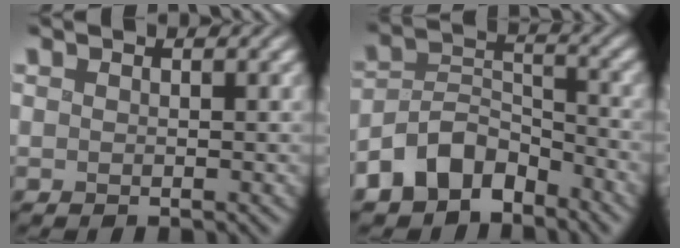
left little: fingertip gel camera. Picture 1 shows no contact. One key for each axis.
{"total": 6.1, "fx": -4.6, "fy": 3.2, "fz": 2.4, "tx": -0.038, "ty": 0.003, "tz": -0.094}